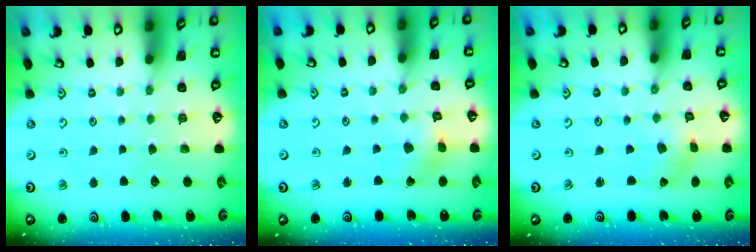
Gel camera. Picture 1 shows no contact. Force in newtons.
{"total": 2.8, "press": 2.8, "slide": 0.5}
{"total": 1.1, "press": 1.0, "slide": 0.1}